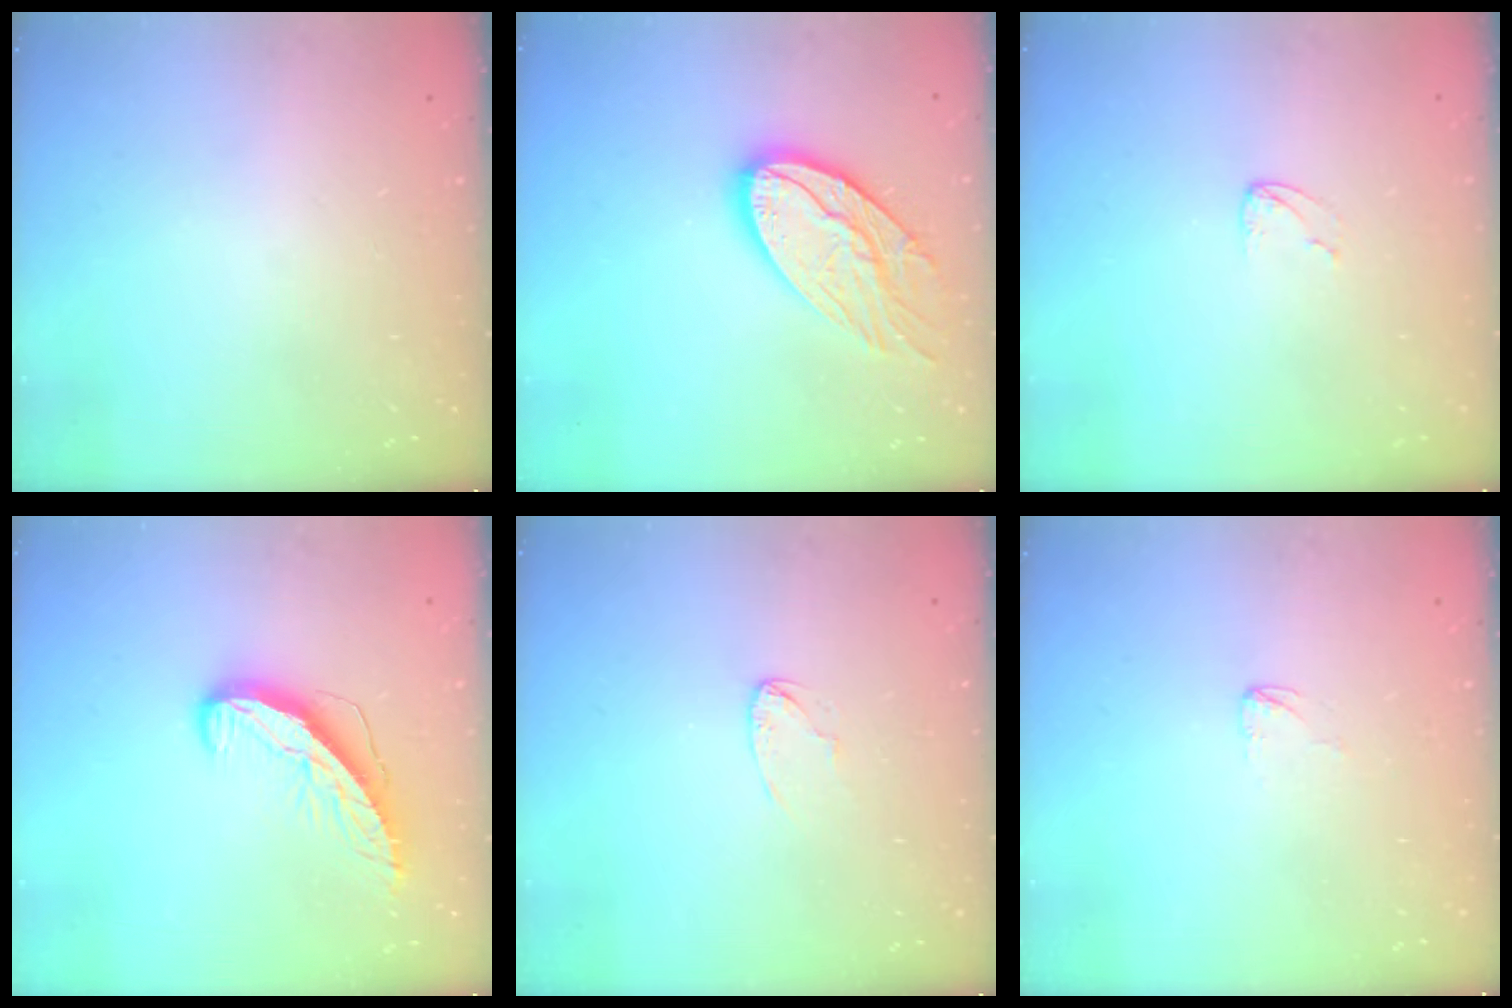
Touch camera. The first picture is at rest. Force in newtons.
{"total": 15.9, "press": 15.8, "slide": 1.2}
{"total": 3.6, "press": 3.6, "slide": 0.3}
{"total": 9.5, "press": 9.5, "slide": 0.5}
{"total": 2.5, "press": 2.5, "slide": 0.2}
{"total": 2.1, "press": 2.1, "slide": 0.2}